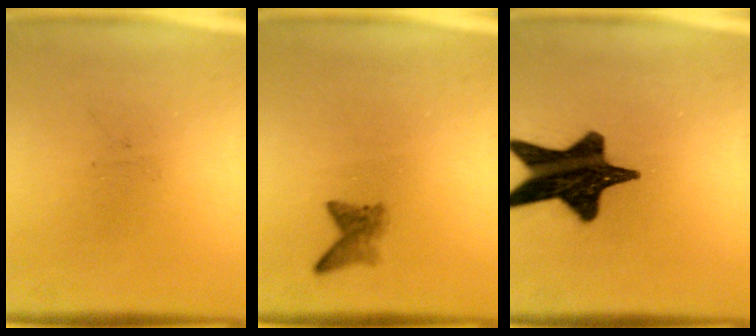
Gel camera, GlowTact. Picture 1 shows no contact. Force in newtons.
{"total": 1.9}
{"total": 16.5}